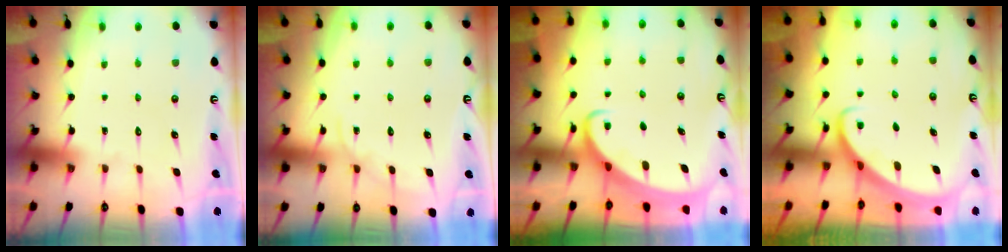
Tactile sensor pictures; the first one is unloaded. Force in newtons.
{"total": 3.3, "press": 3.3, "slide": 0.3}
{"total": 2.7, "press": 2.7, "slide": 0.3}
{"total": 2.7, "press": 2.6, "slide": 0.2}